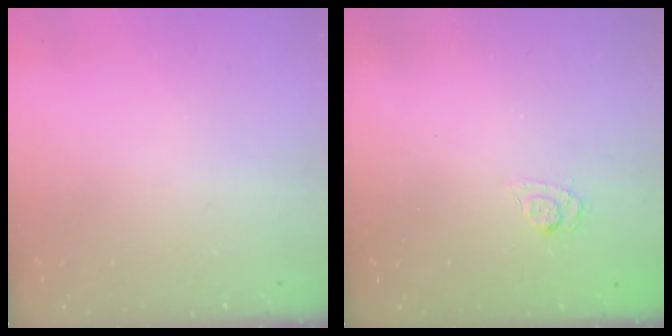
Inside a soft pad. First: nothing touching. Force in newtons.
{"total": 4.5, "press": 4.2, "slide": 1.7}